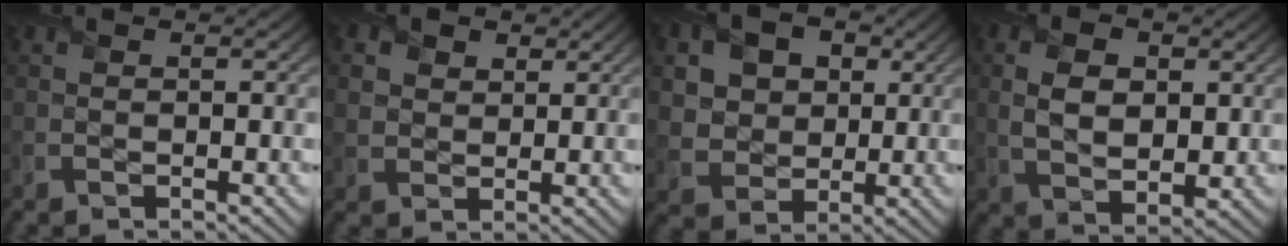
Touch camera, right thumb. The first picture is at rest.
{"total": 4.2, "force": [2.1, 3.2, 1.8], "torque": [-0.066, -0.002, 0.043]}
{"total": 9.9, "force": [3.5, 8.0, 4.7], "torque": [-0.146, 0.014, 0.074]}
{"total": 6.7, "force": [1.2, 4.2, 5.1], "torque": [-0.110, -0.001, 0.021]}